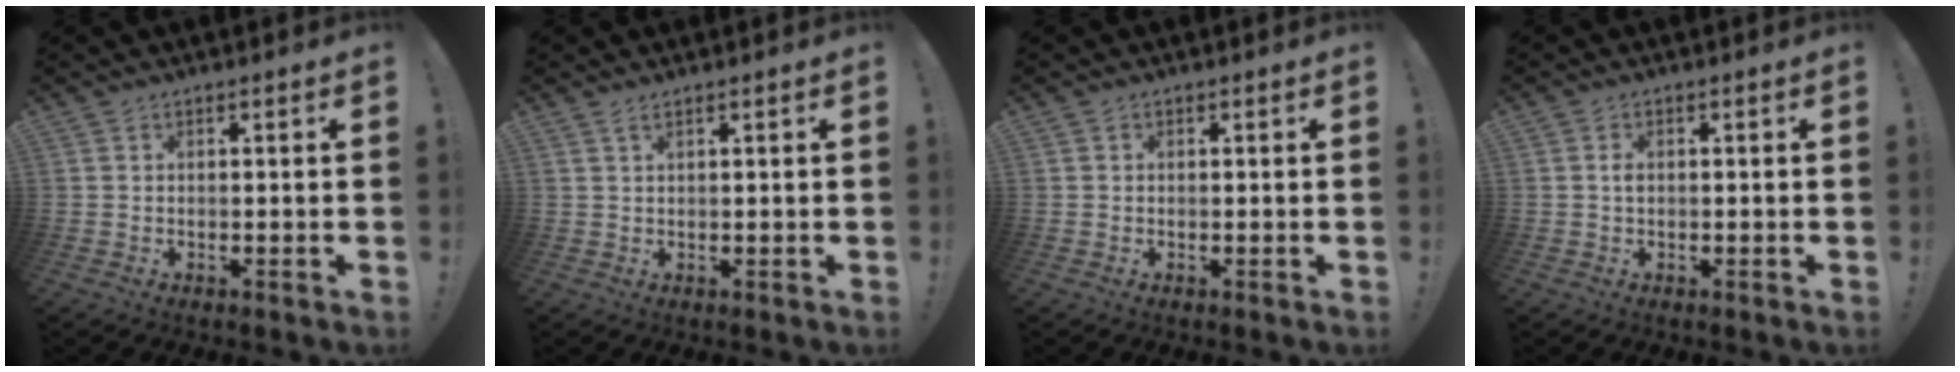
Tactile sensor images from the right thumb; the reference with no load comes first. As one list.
[{"total": 1.4, "force": [1.1, 0.2, 1.0], "torque": [-0.024, 0.000, 0.020]}, {"total": 0.0}, {"total": 1.2, "force": [-0.1, 0.8, 0.9], "torque": [-0.022, 0.006, -0.001]}]